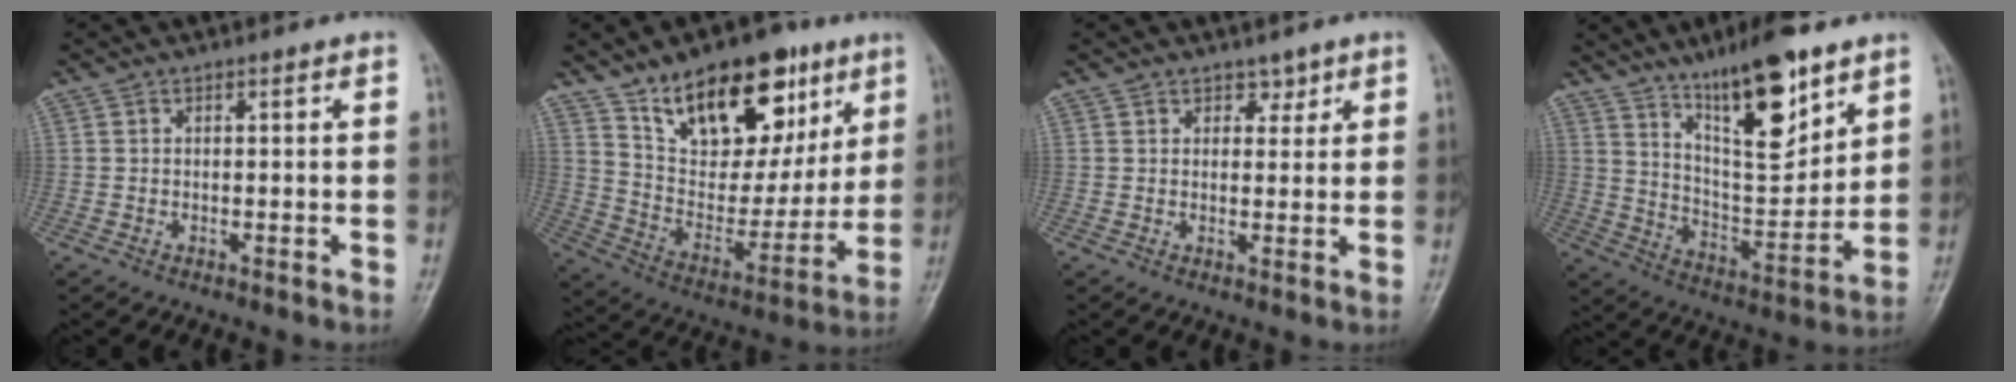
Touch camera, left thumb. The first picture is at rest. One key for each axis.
{"total": 22.8, "fx": 12.8, "fy": 12.2, "fz": 14.4, "tx": -0.169, "ty": -0.044, "tz": 0.220}
{"total": 2.3, "fx": 1.6, "fy": 1.5, "fz": 0.5, "tx": 0.017, "ty": -0.007, "tz": 0.019}
{"total": 16.7, "fx": 10.6, "fy": 5.1, "fz": 11.9, "tx": -0.163, "ty": -0.066, "tz": 0.191}